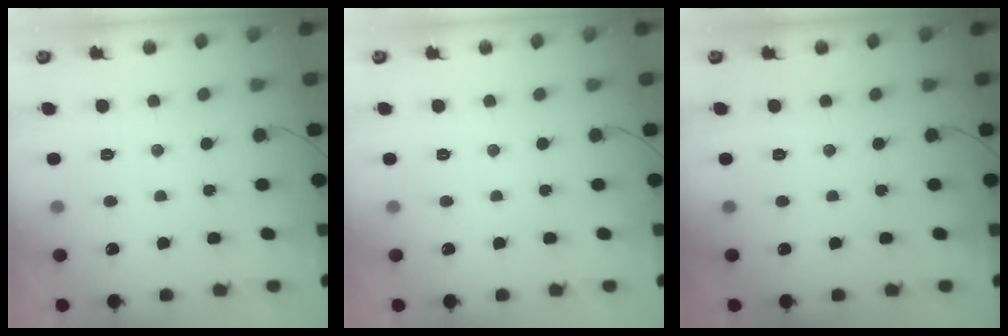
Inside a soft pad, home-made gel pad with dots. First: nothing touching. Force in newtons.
{"total": 0.0}
{"total": 0.0}